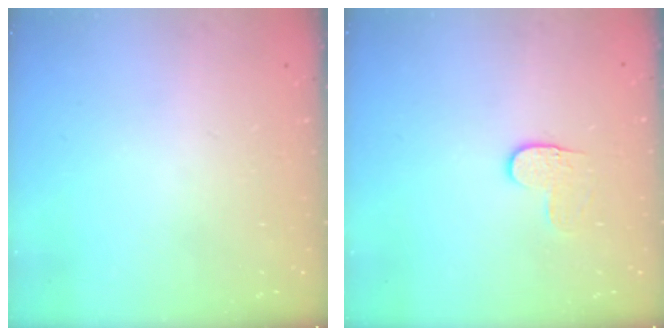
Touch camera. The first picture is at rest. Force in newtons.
{"total": 3.3, "press": 3.3, "slide": 0.4}